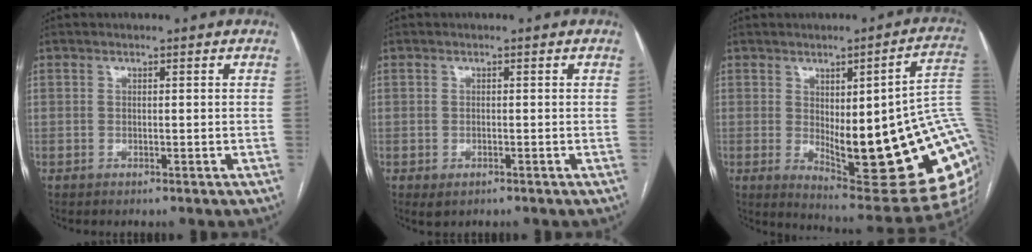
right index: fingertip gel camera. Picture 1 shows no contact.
{"total": 1.7, "force": [-0.9, 0.9, 1.1], "torque": [-0.020, -0.002, -0.004]}
{"total": 25.5, "force": [-0.2, 5.5, 24.9], "torque": [-0.228, -0.001, 0.016]}